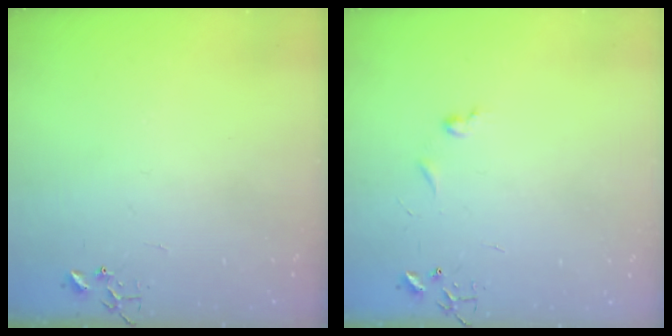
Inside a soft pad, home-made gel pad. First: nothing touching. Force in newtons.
{"total": 4.4, "press": 4.3, "slide": 0.6}